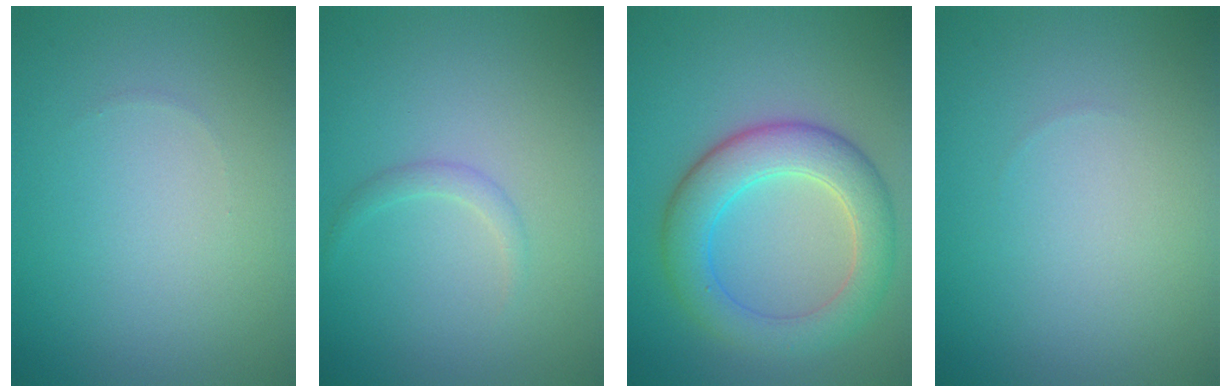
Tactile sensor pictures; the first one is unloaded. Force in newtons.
{"total": 1.0, "press": 1.0, "slide": 0.1}
{"total": 6.0, "press": 6.0, "slide": 0.1}
{"total": 0.0}